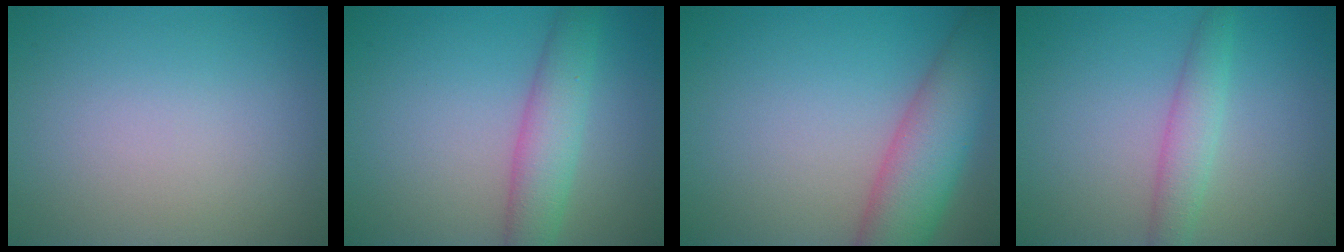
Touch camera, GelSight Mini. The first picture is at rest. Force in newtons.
{"total": 4.1, "press": 4.0, "slide": 0.4}
{"total": 7.3, "press": 7.3, "slide": 0.3}
{"total": 2.6, "press": 2.6, "slide": 0.0}